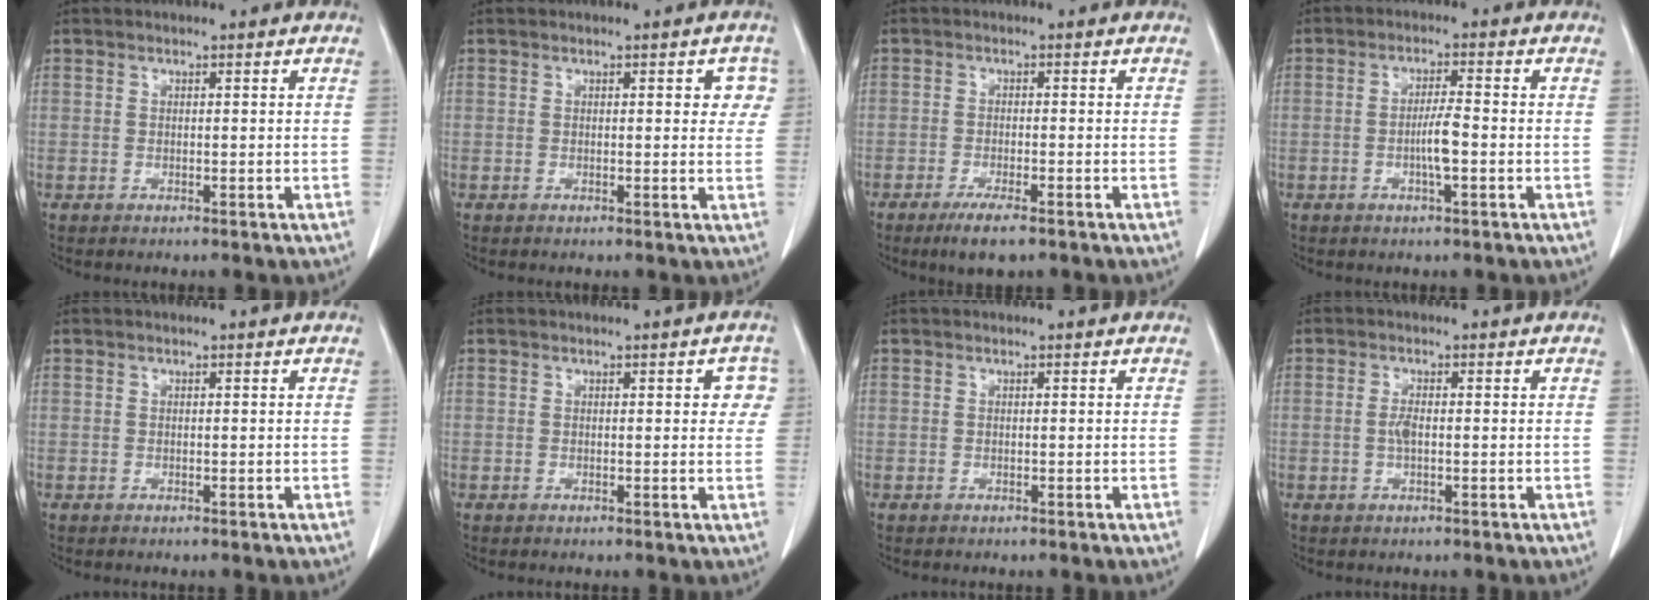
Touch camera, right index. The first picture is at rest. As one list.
[{"total": 3.3, "force": [1.0, 1.5, 2.8], "torque": [-0.020, 0.008, 0.006]}, {"total": 4.6, "force": [-3.1, 0.7, 3.3], "torque": [-0.060, -0.009, -0.051]}, {"total": 3.8, "force": [-1.0, 0.2, 3.7], "torque": [-0.070, -0.001, -0.019]}, {"total": 0.0}, {"total": 2.9, "force": [0.8, 1.3, 2.5], "torque": [-0.014, 0.007, 0.003]}, {"total": 0.0}, {"total": 1.8, "force": [-0.2, 0.4, 1.7], "torque": [-0.040, 0.001, -0.004]}]